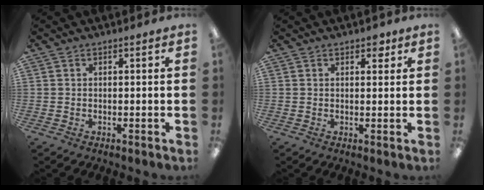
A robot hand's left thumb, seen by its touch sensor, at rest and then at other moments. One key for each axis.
{"total": 2.8, "fx": 1.8, "fy": 1.5, "fz": 1.5, "tx": -0.008, "ty": -0.006, "tz": 0.027}